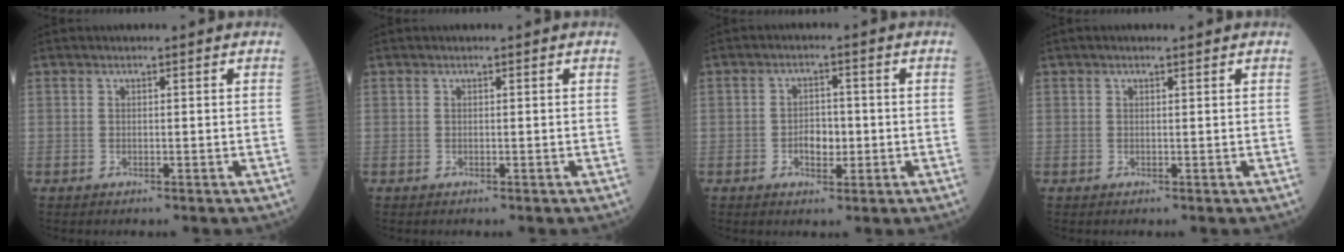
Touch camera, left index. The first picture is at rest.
{"total": 0.0}
{"total": 3.8, "force": [-0.9, 2.2, 2.9], "torque": [-0.048, 0.005, -0.012]}
{"total": 1.0, "force": [0.7, 0.2, 0.7], "torque": [-0.018, 0.007, 0.009]}